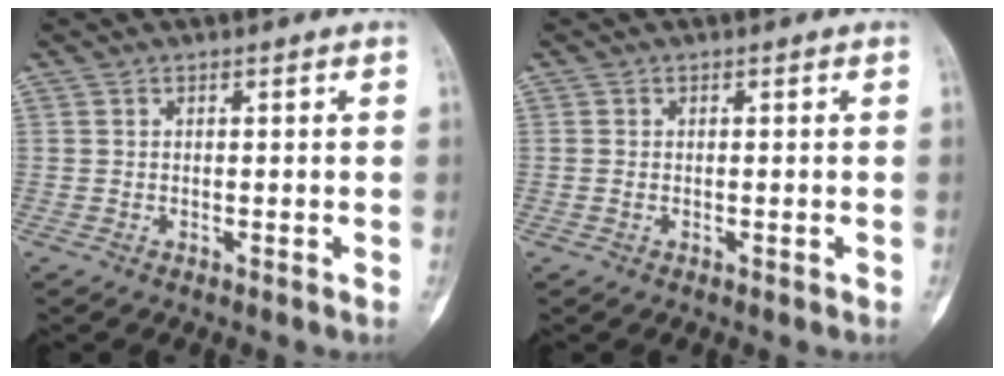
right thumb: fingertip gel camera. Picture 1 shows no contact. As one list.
[{"total": 0.6, "force": [-0.1, 0.4, 0.4], "torque": [-0.009, 0.002, 0.000]}]